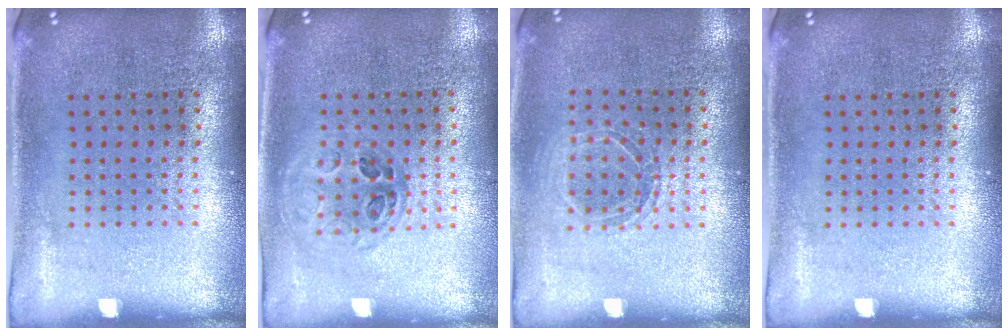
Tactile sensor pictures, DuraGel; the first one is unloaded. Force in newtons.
{"total": 1.0, "press": 0.9, "slide": 0.4}
{"total": 1.2, "press": 1.1, "slide": 0.4}
{"total": 0.0}